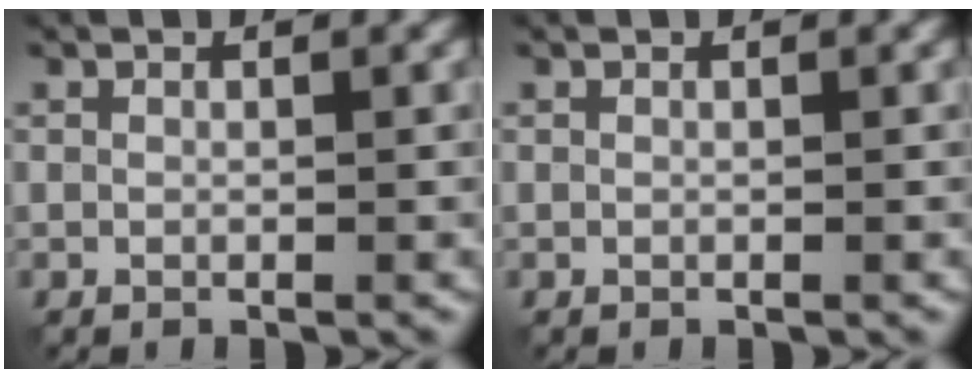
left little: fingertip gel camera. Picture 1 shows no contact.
{"total": 0.0}